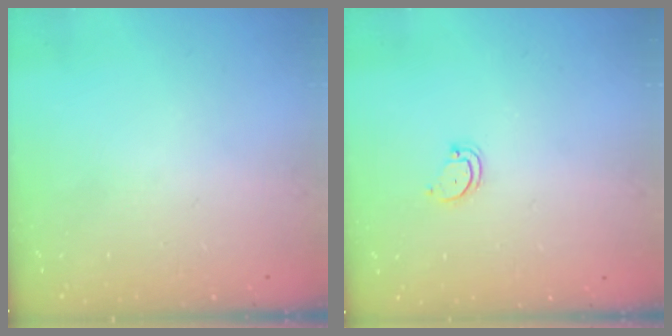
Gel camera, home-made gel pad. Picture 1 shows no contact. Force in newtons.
{"total": 2.8, "press": 2.8, "slide": 0.2}